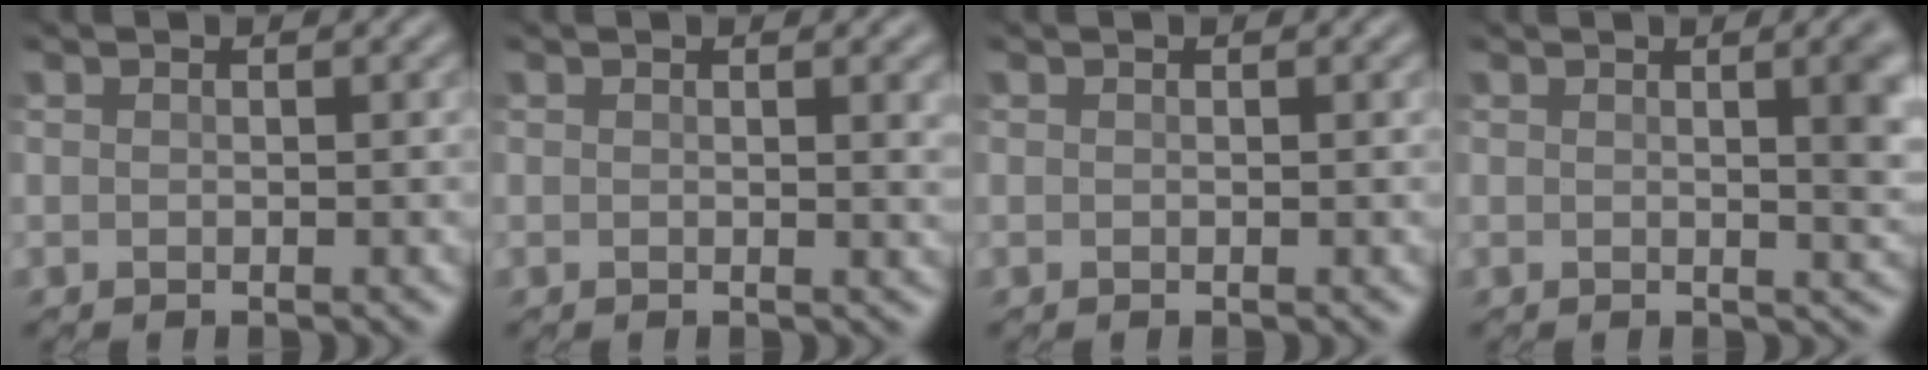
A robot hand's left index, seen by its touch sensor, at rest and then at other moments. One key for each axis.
{"total": 1.6, "fx": 0.6, "fy": 0.7, "fz": 1.3, "tx": -0.025, "ty": -0.001, "tz": 0.010}
{"total": 0.0}
{"total": 3.9, "fx": 0.6, "fy": 1.5, "fz": 3.6, "tx": -0.051, "ty": -0.002, "tz": 0.014}